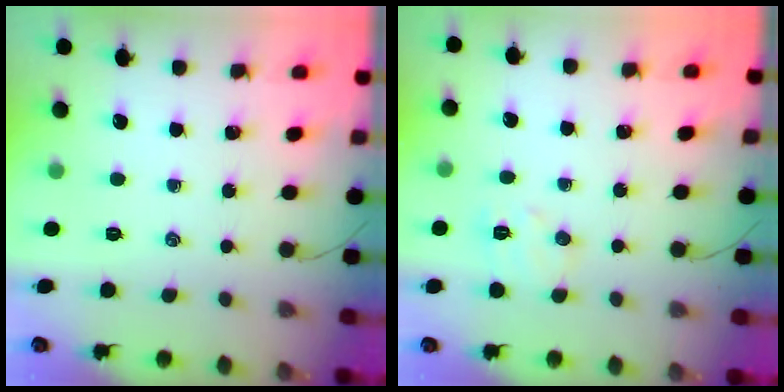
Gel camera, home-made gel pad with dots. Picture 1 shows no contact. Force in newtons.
{"total": 5.7, "press": 5.6, "slide": 1.3}